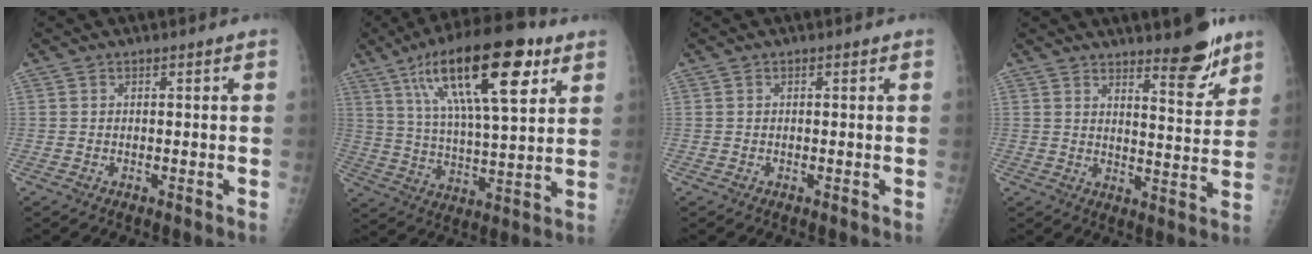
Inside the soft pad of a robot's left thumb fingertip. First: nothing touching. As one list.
[{"total": 22.2, "force": [10.7, 7.0, 18.1], "torque": [-0.288, -0.022, 0.176]}, {"total": 0.0}, {"total": 8.8, "force": [6.5, 2.2, 5.5], "torque": [-0.057, -0.054, 0.099]}]